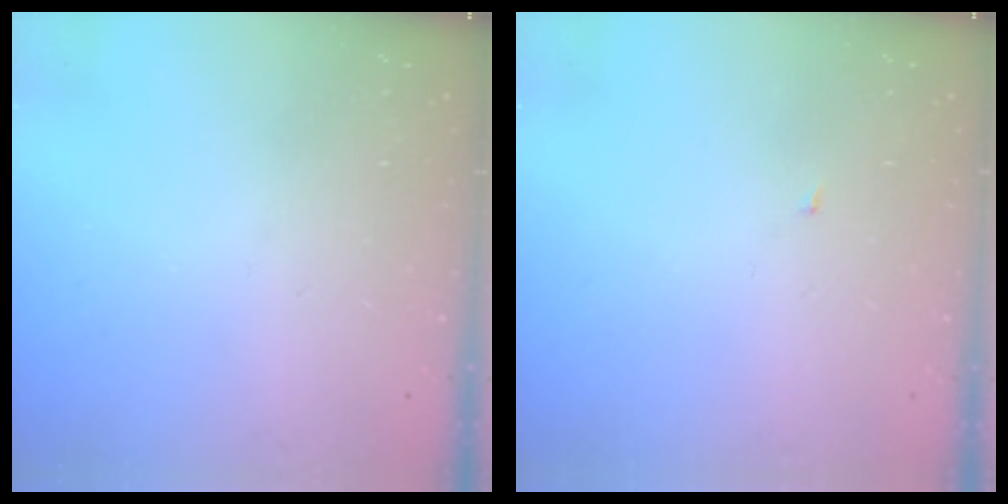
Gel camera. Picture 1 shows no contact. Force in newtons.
{"total": 1.8, "press": 1.8, "slide": 0.2}